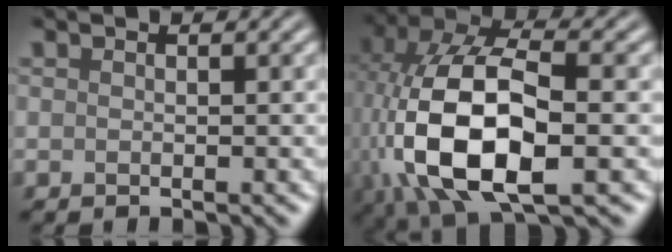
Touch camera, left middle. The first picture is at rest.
{"total": 12.7, "force": [-2.0, 6.2, 10.8], "torque": [-0.230, 0.003, -0.039]}